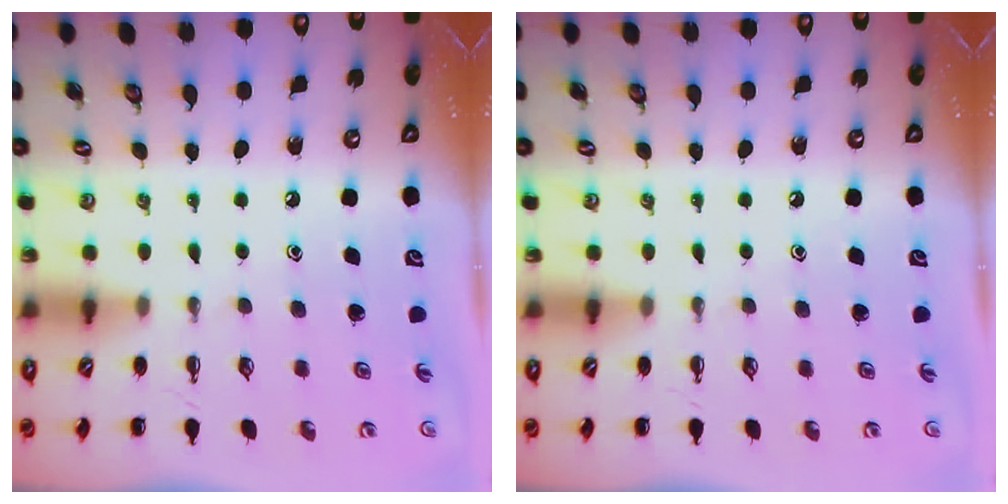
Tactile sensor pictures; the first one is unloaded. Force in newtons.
{"total": 0.0}